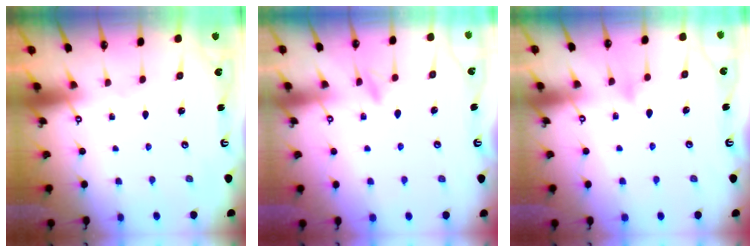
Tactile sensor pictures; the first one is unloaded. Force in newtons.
{"total": 7.9, "press": 7.9, "slide": 0.8}
{"total": 7.3, "press": 7.3, "slide": 0.4}